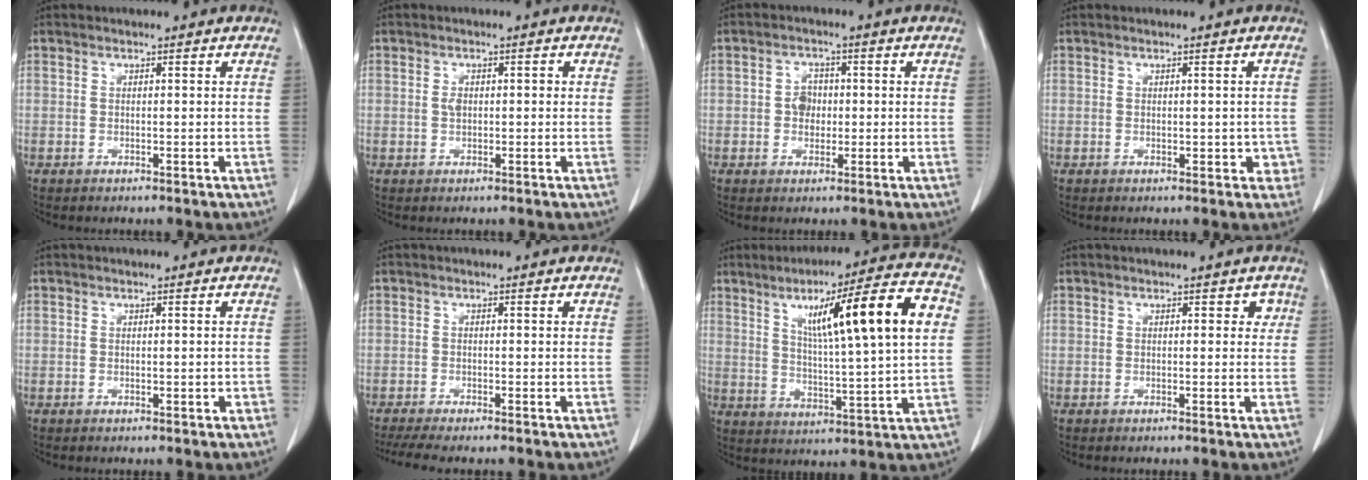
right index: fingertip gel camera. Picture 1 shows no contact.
{"total": 1.6, "force": [-0.1, 1.0, 1.3], "torque": [-0.025, 0.007, -0.001]}
{"total": 3.0, "force": [-0.3, 2.4, 1.8], "torque": [-0.027, 0.007, -0.006]}
{"total": 2.7, "force": [-0.7, 1.6, 2.0], "torque": [-0.010, 0.006, -0.006]}
{"total": 0.8, "force": [-0.3, 0.3, 0.7], "torque": [-0.012, 0.000, -0.002]}
{"total": 5.6, "force": [-4.6, 0.1, 3.0], "torque": [-0.043, -0.013, -0.072]}
{"total": 17.3, "force": [4.9, 0.3, 16.5], "torque": [-0.252, 0.017, 0.074]}
{"total": 1.2, "force": [0.4, 0.8, 0.8], "torque": [-0.001, 0.005, -0.001]}